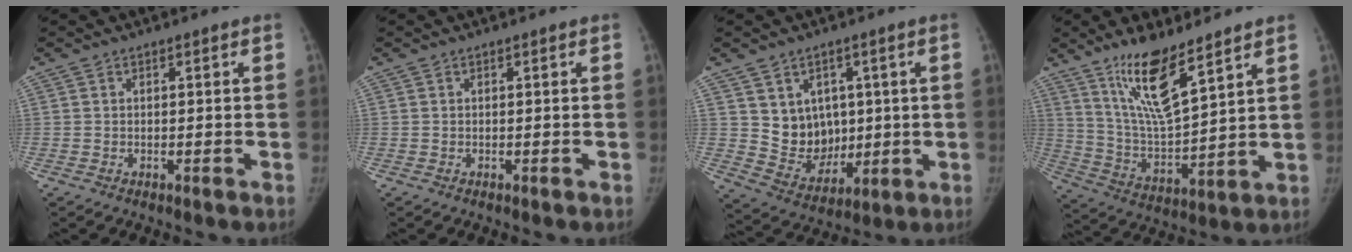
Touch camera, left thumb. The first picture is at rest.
{"total": 0.0}
{"total": 9.9, "force": [2.4, 8.4, 4.6], "torque": [-0.034, -0.021, 0.064]}
{"total": 13.9, "force": [9.2, 3.1, 9.9], "torque": [-0.171, -0.061, 0.189]}